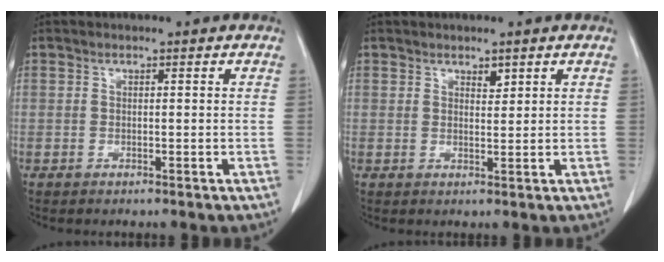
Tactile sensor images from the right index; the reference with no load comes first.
{"total": 1.8, "force": [1.1, 0.9, 1.0], "torque": [-0.018, -0.002, 0.023]}